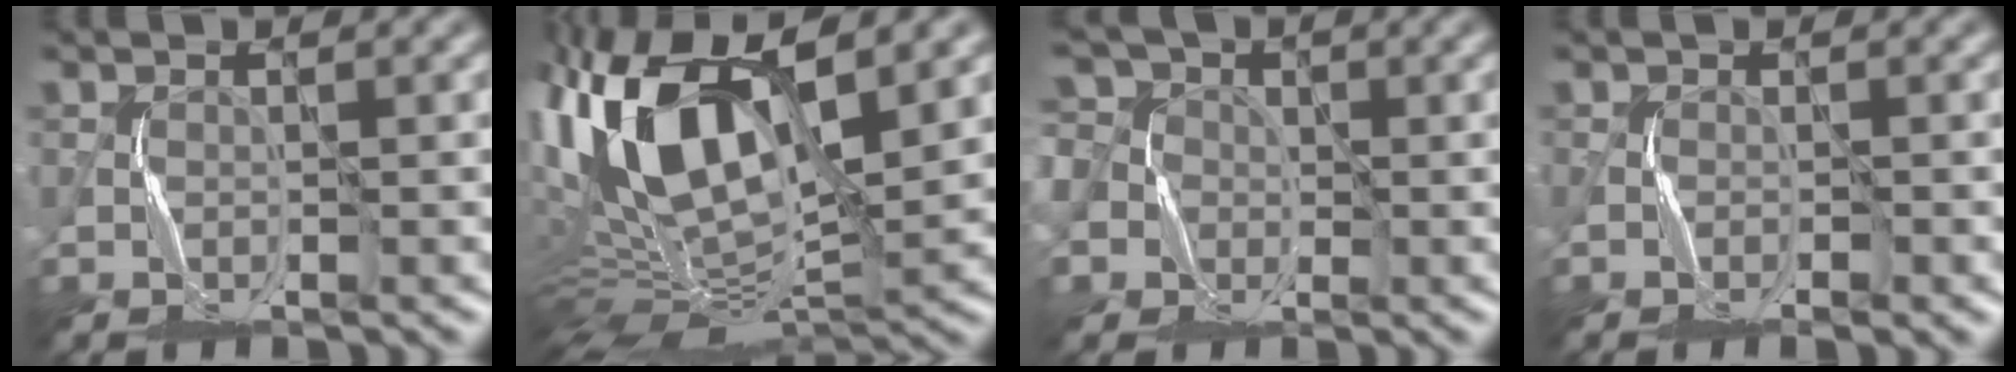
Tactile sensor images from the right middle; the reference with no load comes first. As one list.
[{"total": 14.9, "force": [3.1, 6.8, 12.9], "torque": [-0.260, 0.012, 0.057]}, {"total": 8.0, "force": [-1.7, 7.5, 2.1], "torque": [-0.057, 0.010, -0.075]}, {"total": 1.3, "force": [-0.9, 0.4, 0.9], "torque": [-0.021, -0.004, -0.019]}]